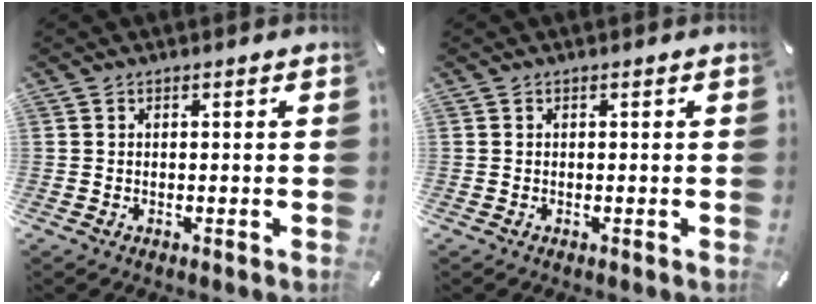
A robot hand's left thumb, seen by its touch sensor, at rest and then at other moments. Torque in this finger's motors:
{"motor_torque": [-0.14, -0.11, -0.05, 0.02, 0.00]}